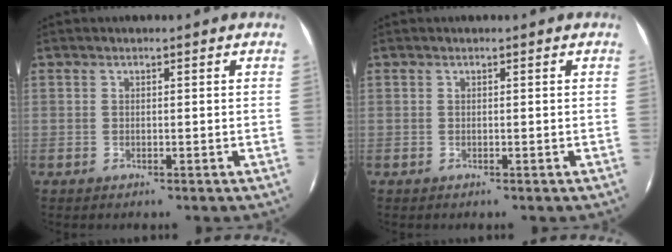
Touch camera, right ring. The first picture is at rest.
{"total": 0.0}